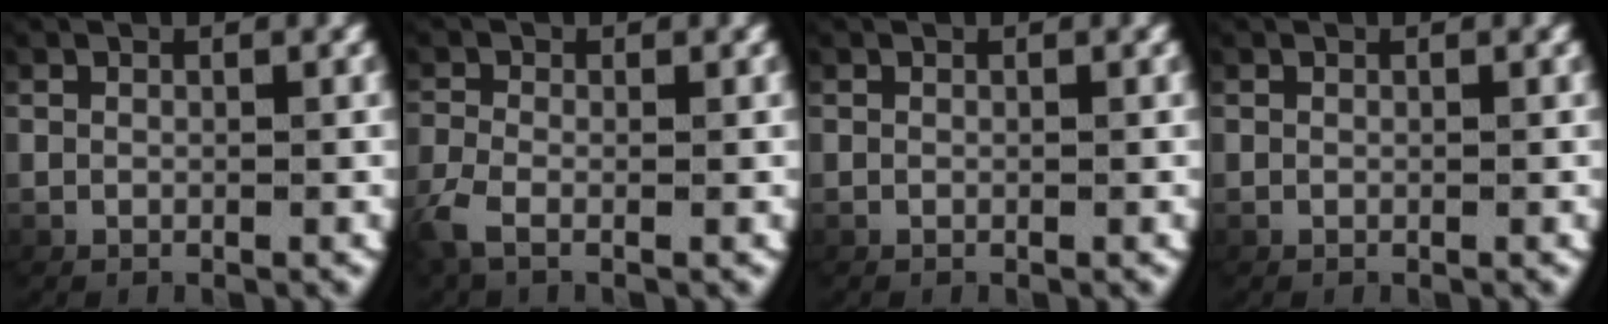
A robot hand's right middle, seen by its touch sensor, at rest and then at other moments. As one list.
[{"total": 1.8, "force": [-0.9, 0.6, 1.4], "torque": [-0.047, -0.004, -0.014]}, {"total": 0.0}, {"total": 0.0}]